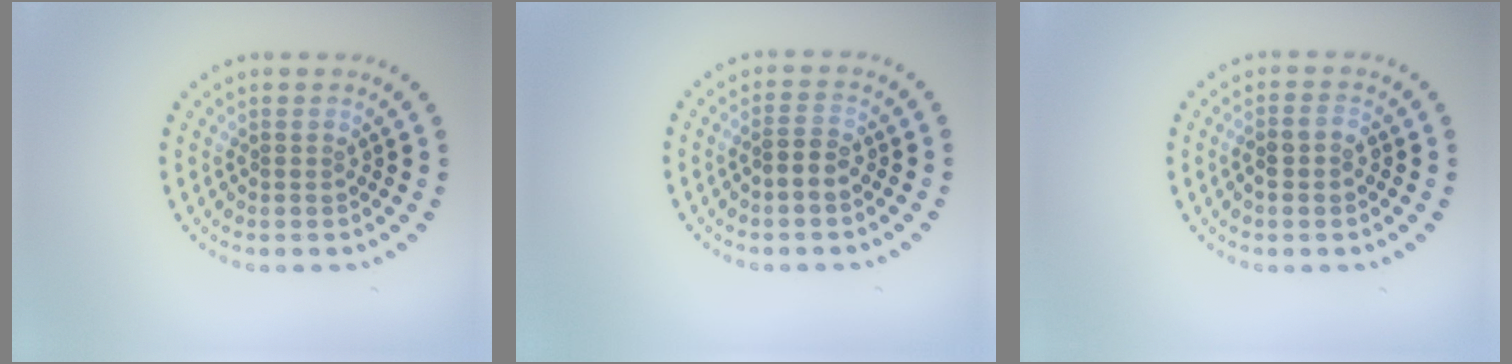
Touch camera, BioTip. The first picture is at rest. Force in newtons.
{"total": 1.9, "press": 1.8, "slide": 0.6}
{"total": 1.9, "press": 1.8, "slide": 0.5}